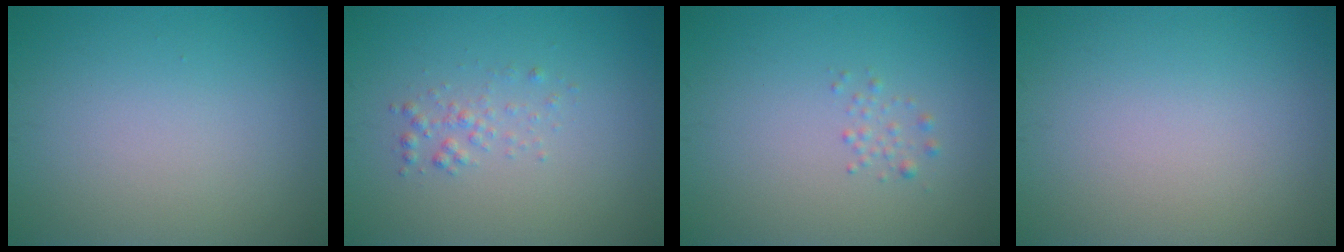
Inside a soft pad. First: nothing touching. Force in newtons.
{"total": 1.3, "press": 1.3, "slide": 0.1}
{"total": 0.8, "press": 0.8, "slide": 0.0}
{"total": 0.0}